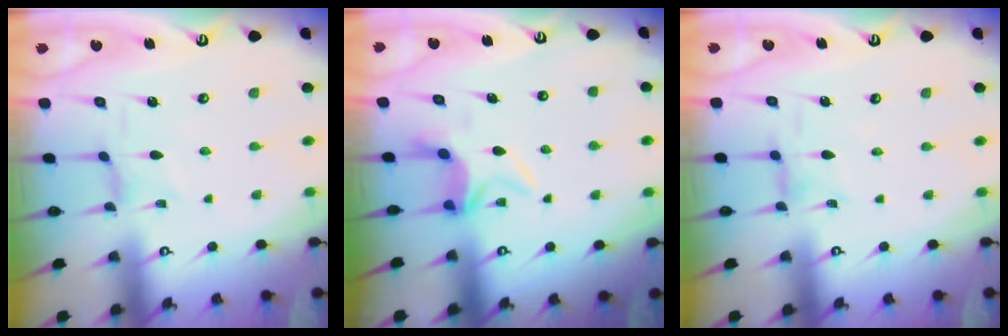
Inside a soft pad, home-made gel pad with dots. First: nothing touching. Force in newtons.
{"total": 6.1, "press": 5.9, "slide": 1.6}
{"total": 1.7, "press": 1.7, "slide": 0.2}